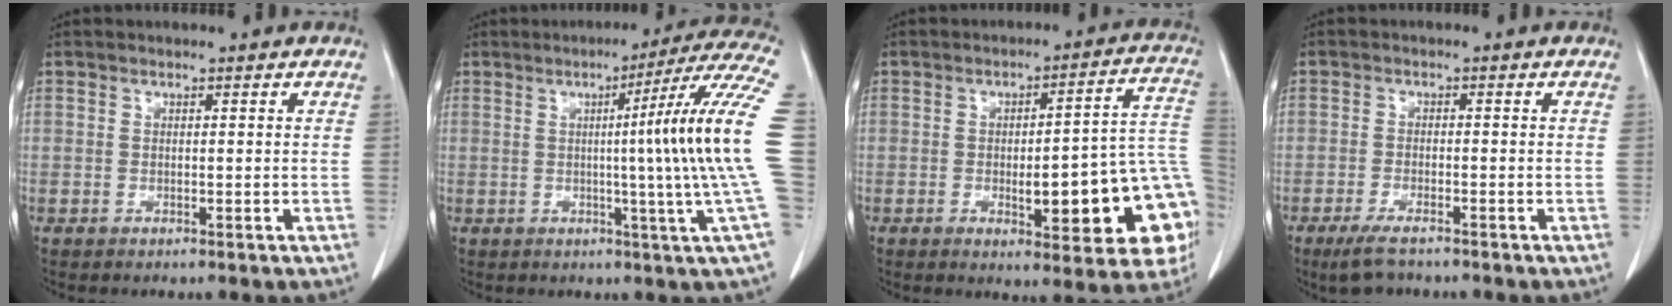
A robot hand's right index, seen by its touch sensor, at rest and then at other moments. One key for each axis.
{"total": 15.6, "fx": 0.2, "fy": -3.1, "fz": 15.3, "tx": -0.186, "ty": 0.001, "tz": -0.008}
{"total": 18.1, "fx": -4.3, "fy": 3.8, "fz": 17.2, "tx": -0.137, "ty": 0.036, "tz": -0.039}
{"total": 4.4, "fx": -3.3, "fy": 1.1, "fz": 2.7, "tx": -0.054, "ty": -0.007, "tz": -0.055}